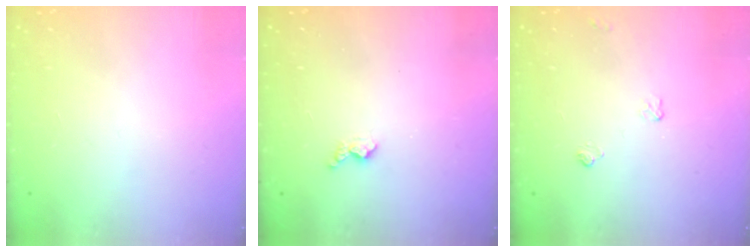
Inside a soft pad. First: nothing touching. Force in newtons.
{"total": 3.0, "press": 3.0, "slide": 0.5}
{"total": 4.7, "press": 4.6, "slide": 0.6}